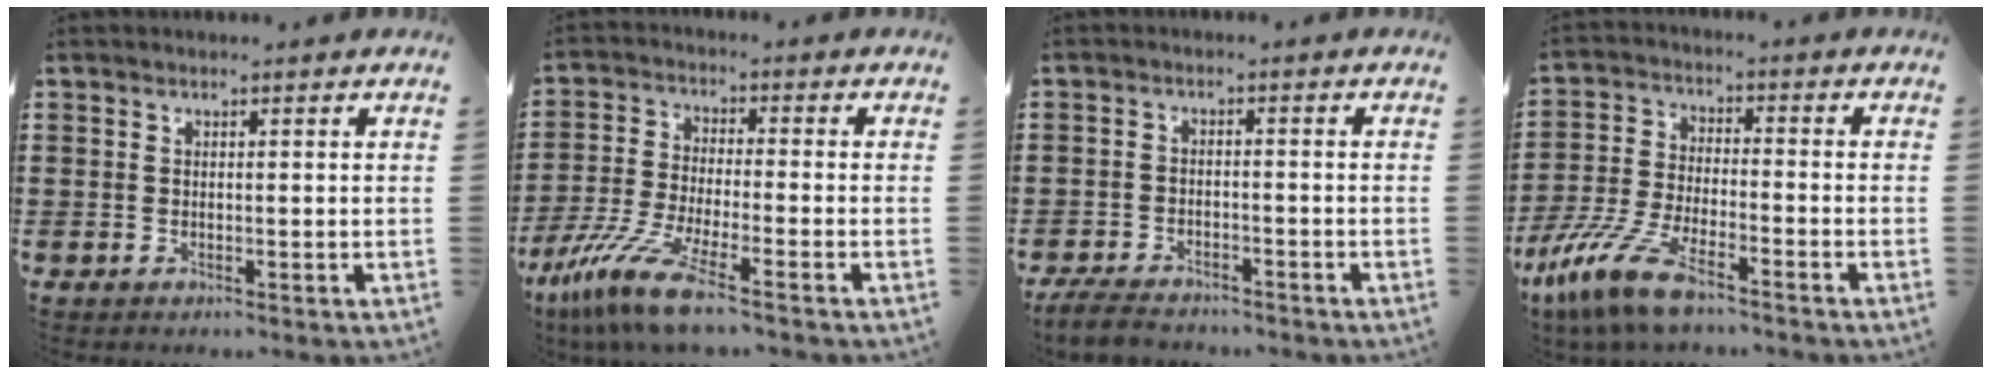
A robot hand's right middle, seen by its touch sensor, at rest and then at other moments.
{"total": 10.1, "force": [-7.2, 1.3, 7.0], "torque": [-0.168, -0.012, -0.148]}
{"total": 3.9, "force": [-3.7, 0.8, 1.0], "torque": [-0.032, -0.001, -0.078]}
{"total": 10.7, "force": [-8.1, 2.2, 6.7], "torque": [-0.166, 0.001, -0.166]}